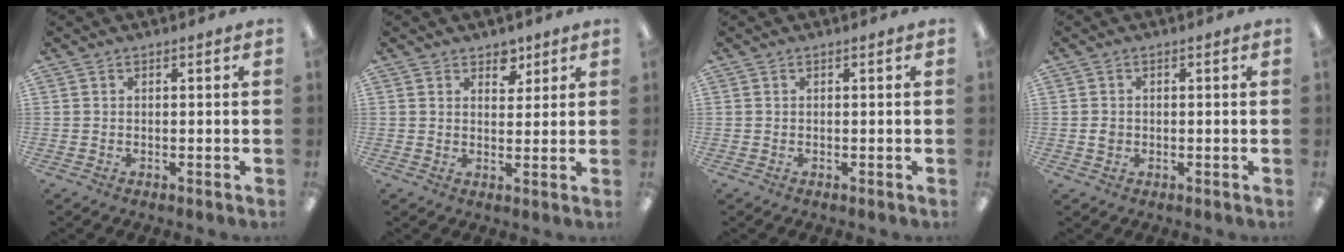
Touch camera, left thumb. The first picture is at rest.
{"total": 4.7, "force": [3.3, 2.9, 1.6], "torque": [0.000, -0.019, 0.053]}
{"total": 0.0}
{"total": 1.6, "force": [-0.2, 1.5, 0.7], "torque": [-0.013, 0.005, -0.005]}